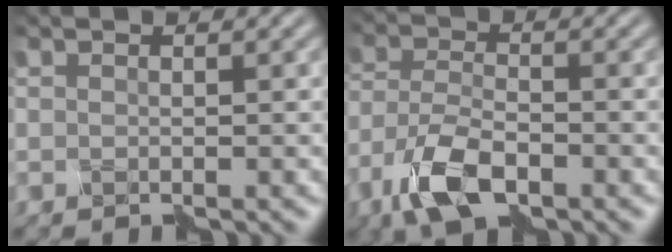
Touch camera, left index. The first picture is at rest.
{"total": 6.3, "force": [-4.2, 2.5, 4.0], "torque": [-0.097, 0.001, -0.092]}